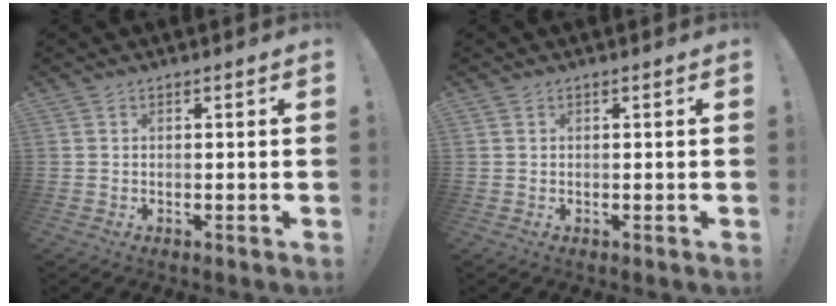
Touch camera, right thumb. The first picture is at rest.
{"total": 0.0}